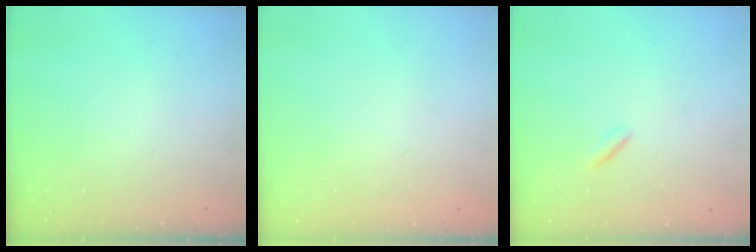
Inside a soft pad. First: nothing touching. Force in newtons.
{"total": 2.0, "press": 2.0, "slide": 0.1}
{"total": 1.3, "press": 1.1, "slide": 0.7}